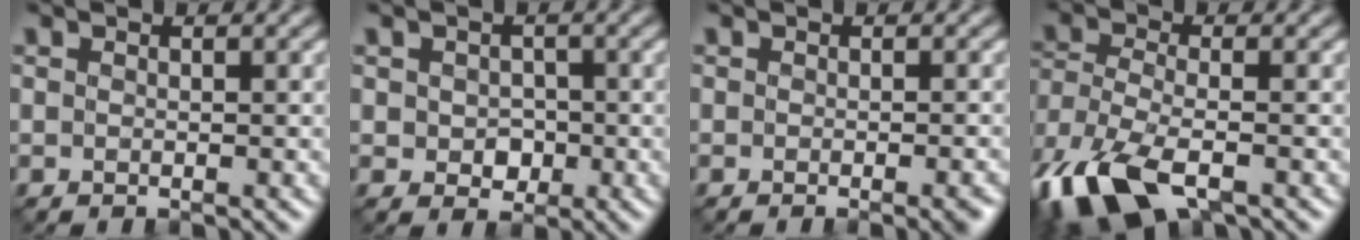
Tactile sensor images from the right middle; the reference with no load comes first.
{"total": 2.4, "force": [-0.3, 2.0, 1.3], "torque": [-0.021, -0.007, -0.007]}
{"total": 2.0, "force": [-1.1, 0.4, 1.6], "torque": [-0.017, -0.005, -0.012]}
{"total": 9.7, "force": [-5.9, 4.2, 6.5], "torque": [-0.154, -0.026, -0.118]}